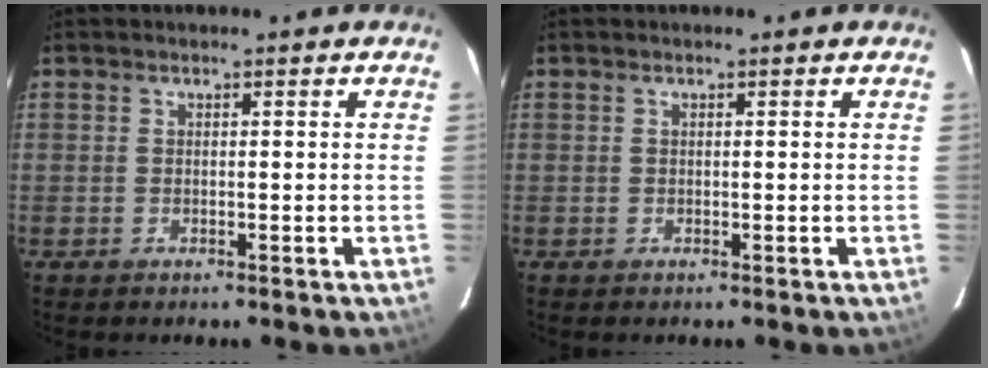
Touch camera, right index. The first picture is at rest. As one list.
[{"total": 0.0}]